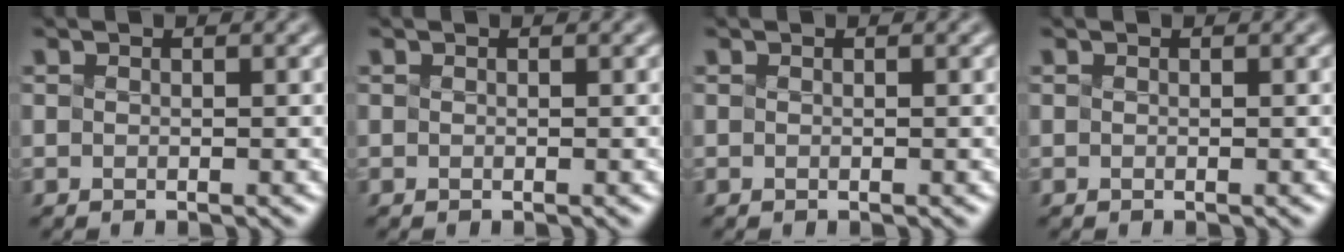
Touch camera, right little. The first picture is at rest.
{"total": 0.0}
{"total": 0.0}
{"total": 0.0}